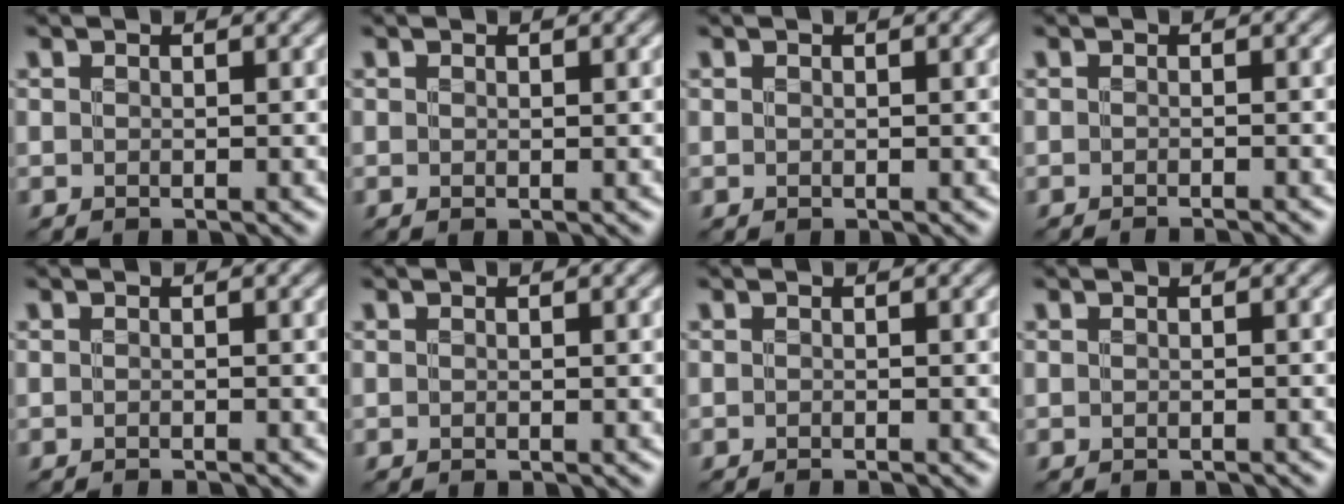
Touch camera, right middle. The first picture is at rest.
{"total": 0.0}
{"total": 0.0}
{"total": 1.6, "force": [-1.4, 0.2, 0.8], "torque": [0.002, -0.001, -0.020]}
{"total": 1.1, "force": [-1.0, 0.2, 0.4], "torque": [0.004, -0.002, -0.016]}
{"total": 0.0}
{"total": 1.0, "force": [-0.8, 0.1, 0.5], "torque": [0.003, -0.002, -0.015]}
{"total": 0.7, "force": [-0.7, 0.0, 0.1], "torque": [0.001, -0.003, -0.012]}